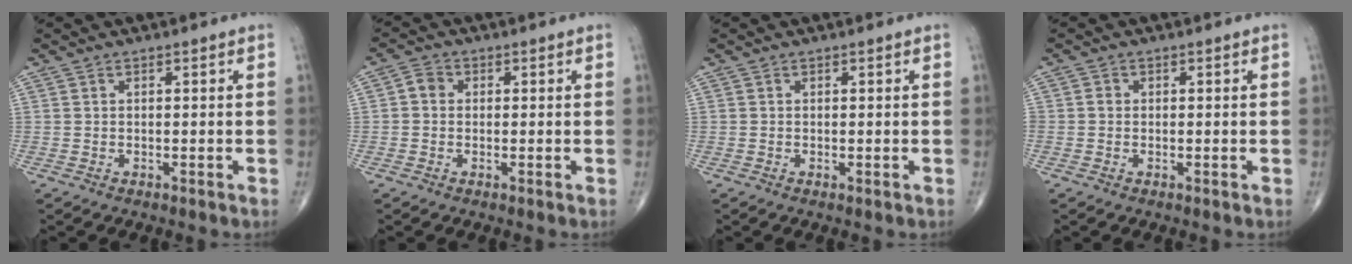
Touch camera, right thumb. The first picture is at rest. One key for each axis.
{"total": 2.6, "fx": 0.1, "fy": 2.3, "fz": 1.3, "tx": -0.012, "ty": 0.008, "tz": -0.006}
{"total": 0.0}
{"total": 1.0, "fx": -0.1, "fy": 0.8, "fz": 0.5, "tx": -0.007, "ty": 0.001, "tz": -0.004}